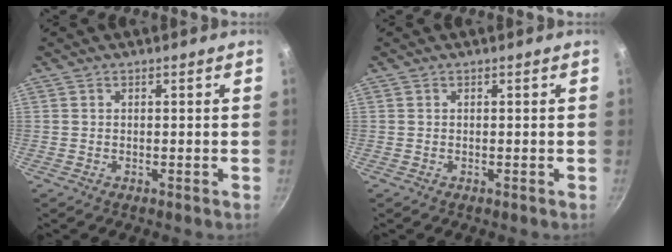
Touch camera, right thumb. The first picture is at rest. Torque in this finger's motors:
{"motor_torque": [-0.01, -0.01, 0.13, -0.02, 0.00]}